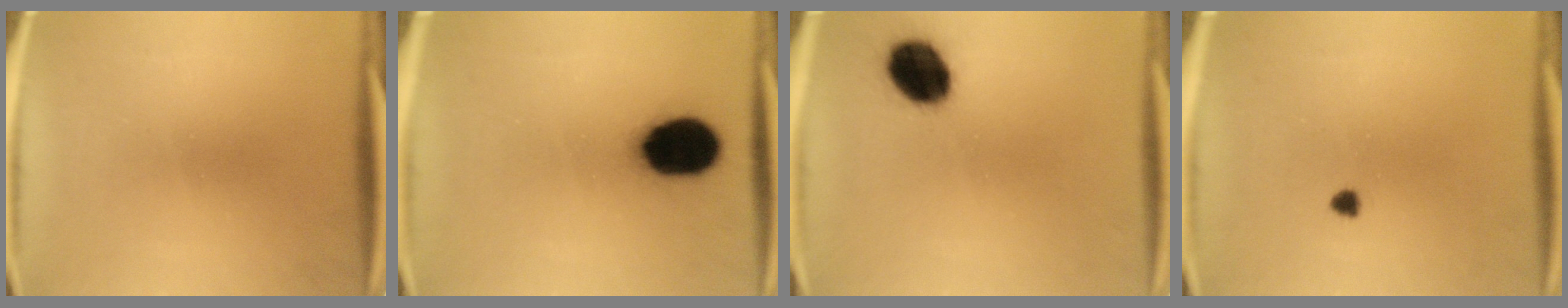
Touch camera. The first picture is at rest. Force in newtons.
{"total": 15.6}
{"total": 11.8}
{"total": 1.2}